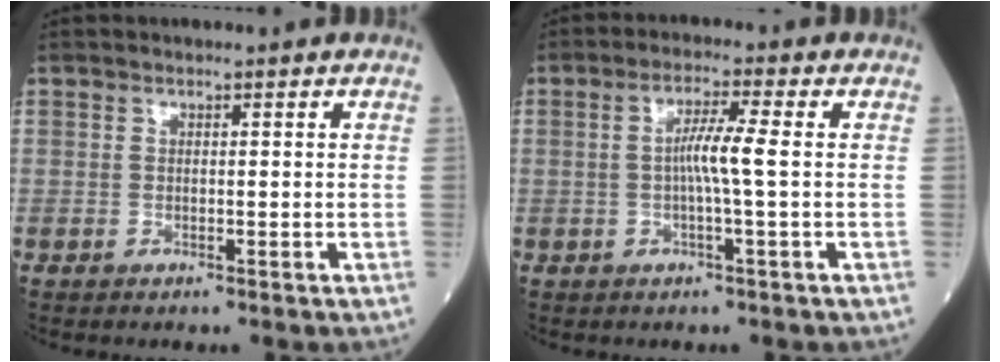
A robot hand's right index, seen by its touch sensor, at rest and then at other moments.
{"total": 4.6, "force": [-0.2, -0.5, 4.6], "torque": [-0.084, 0.006, -0.004]}